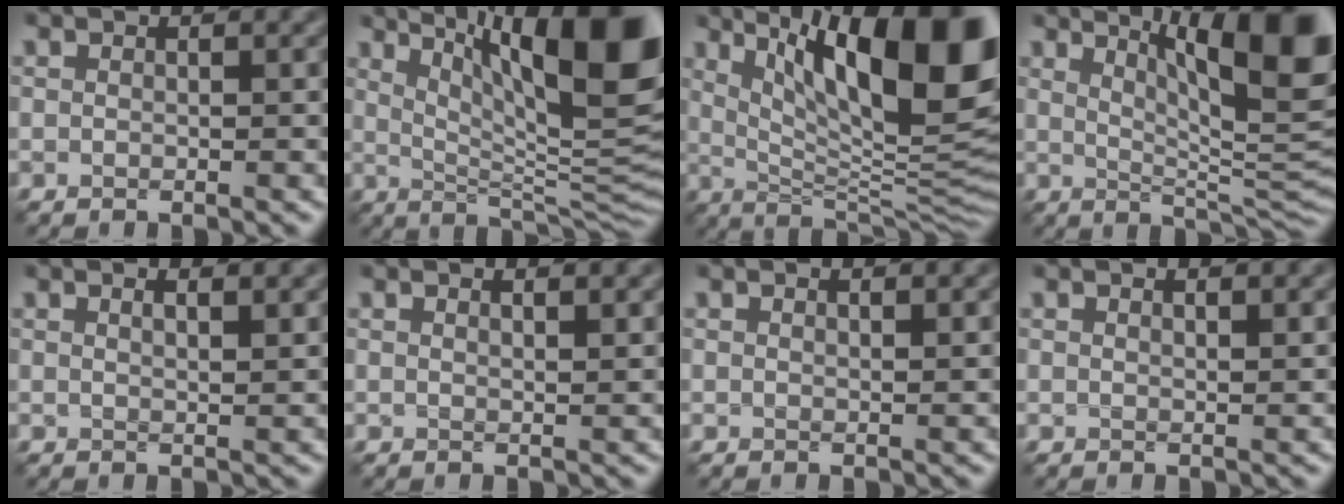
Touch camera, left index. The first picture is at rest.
{"total": 15.1, "force": [6.4, 4.3, 13.0], "torque": [-0.174, 0.005, 0.111]}
{"total": 16.2, "force": [5.9, 5.3, 14.1], "torque": [-0.185, 0.004, 0.100]}
{"total": 12.4, "force": [5.3, 3.4, 10.7], "torque": [-0.112, 0.011, 0.077]}
{"total": 2.8, "force": [1.8, 1.0, 1.9], "torque": [-0.012, 0.009, 0.012]}
{"total": 2.4, "force": [1.7, 0.7, 1.4], "torque": [-0.011, 0.009, 0.010]}
{"total": 1.4, "force": [1.1, 0.3, 0.7], "torque": [-0.009, 0.001, 0.014]}
{"total": 1.7, "force": [1.3, 0.5, 0.9], "torque": [-0.009, 0.002, 0.014]}